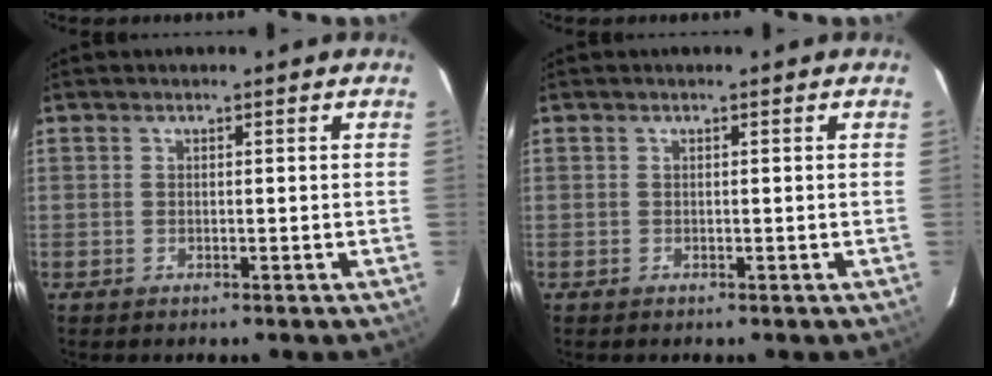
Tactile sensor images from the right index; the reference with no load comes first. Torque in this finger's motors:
{"motor_torque": [-0.05, 0.00, 0.03, 0.00]}